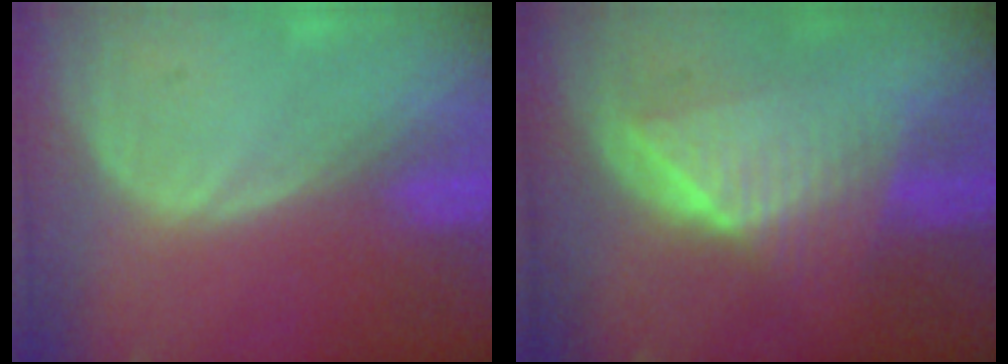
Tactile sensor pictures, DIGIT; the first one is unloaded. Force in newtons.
{"total": 7.2, "press": 7.2, "slide": 0.2}